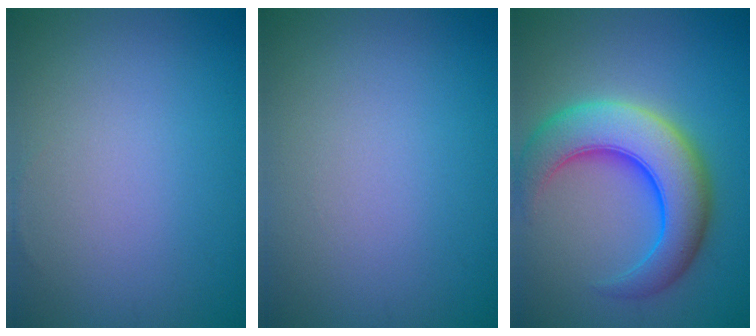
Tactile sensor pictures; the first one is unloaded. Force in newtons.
{"total": 0.0}
{"total": 8.7, "press": 8.7, "slide": 0.3}